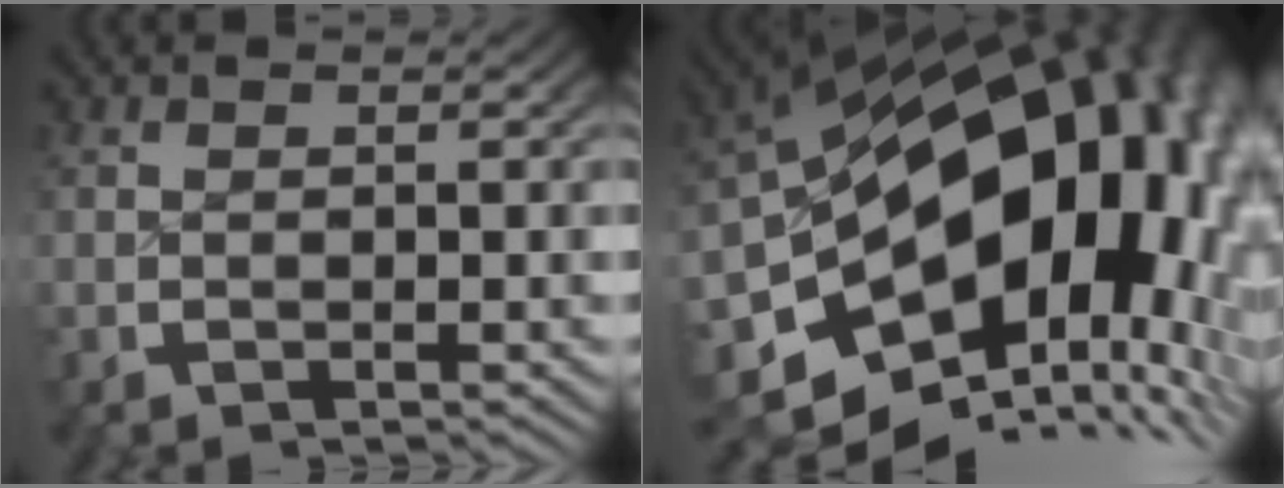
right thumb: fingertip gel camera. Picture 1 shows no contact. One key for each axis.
{"total": 27.3, "fx": -2.0, "fy": 17.6, "fz": 20.8, "tx": -0.311, "ty": -0.040, "tz": -0.015}